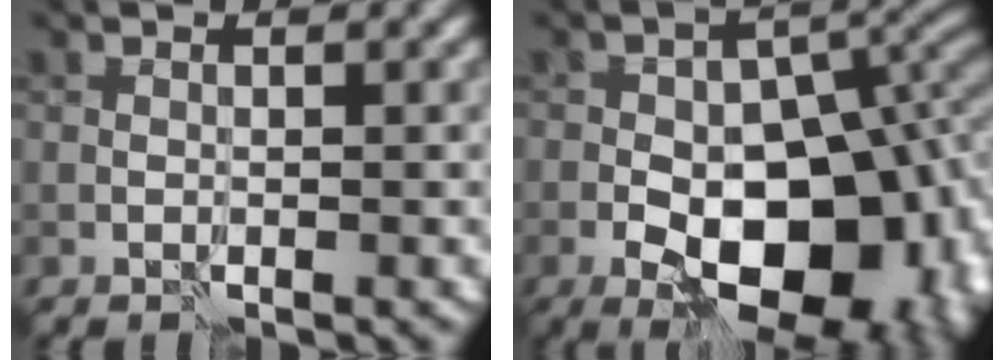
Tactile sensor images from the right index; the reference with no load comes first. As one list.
[{"total": 15.0, "force": [-5.1, 8.4, 11.4], "torque": [-0.123, -0.010, -0.078]}]